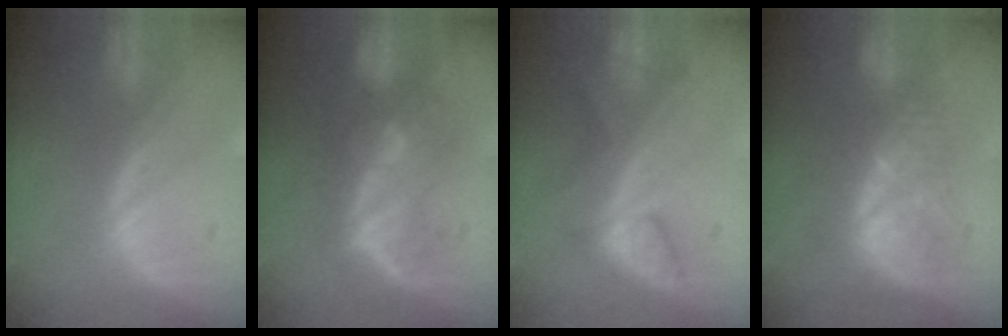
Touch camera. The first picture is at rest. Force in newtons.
{"total": 9.6, "press": 8.5, "slide": 4.6}
{"total": 4.7, "press": 4.6, "slide": 1.2}
{"total": 8.9, "press": 7.5, "slide": 4.9}